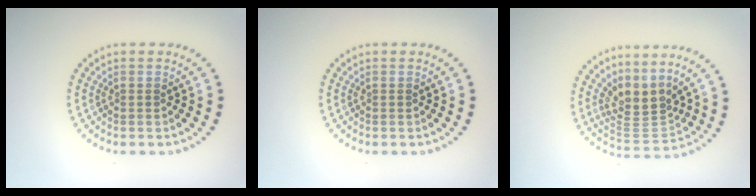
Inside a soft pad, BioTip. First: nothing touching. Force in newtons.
{"total": 0.0}
{"total": 3.5, "press": 2.6, "slide": 2.4}